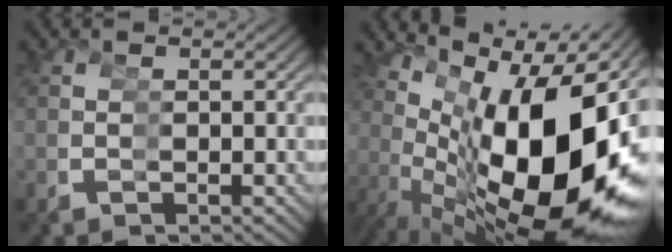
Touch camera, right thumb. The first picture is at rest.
{"total": 20.6, "force": [-0.1, 11.0, 17.5], "torque": [-0.293, -0.032, 0.033]}